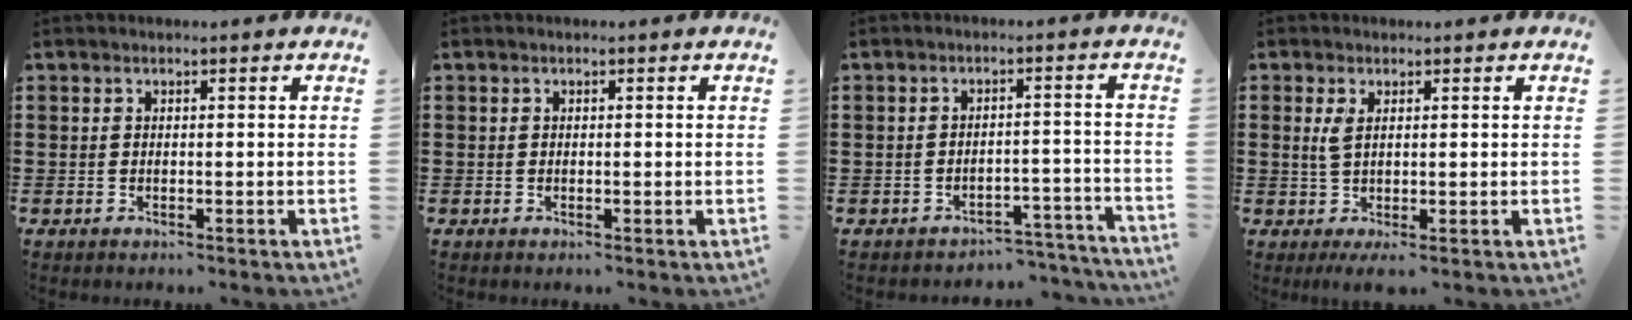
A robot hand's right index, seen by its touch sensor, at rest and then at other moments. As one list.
[{"total": 0.0}, {"total": 3.4, "force": [-3.2, 0.8, 0.4], "torque": [-0.011, 0.005, -0.068]}, {"total": 2.5, "force": [0.5, 0.5, 2.4], "torque": [-0.050, 0.001, 0.008]}]